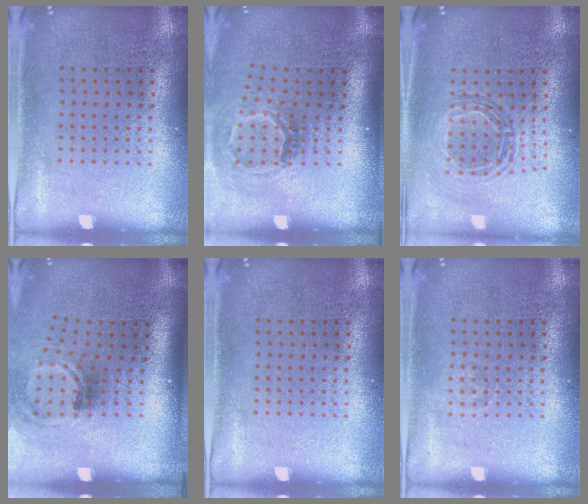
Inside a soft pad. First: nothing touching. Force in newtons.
{"total": 1.8, "press": 1.2, "slide": 1.4}
{"total": 0.8, "press": 0.8, "slide": 0.1}
{"total": 2.0, "press": 1.3, "slide": 1.5}
{"total": 0.0}
{"total": 0.7, "press": 0.7, "slide": 0.2}